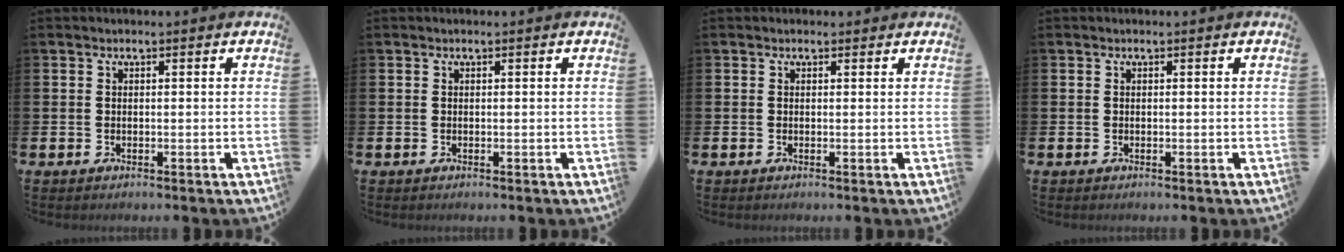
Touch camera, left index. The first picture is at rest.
{"total": 0.0}
{"total": 0.0}
{"total": 0.0}